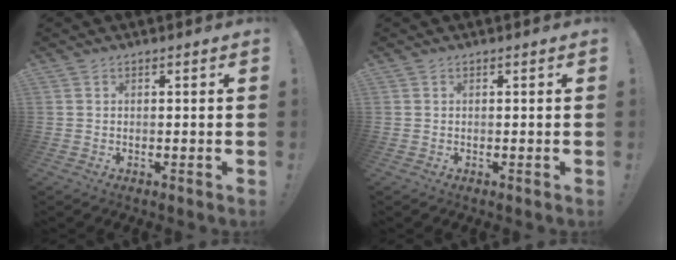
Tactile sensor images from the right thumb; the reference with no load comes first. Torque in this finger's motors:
{"motor_torque": [0.00, 0.00, 0.00, 0.00, 0.00]}